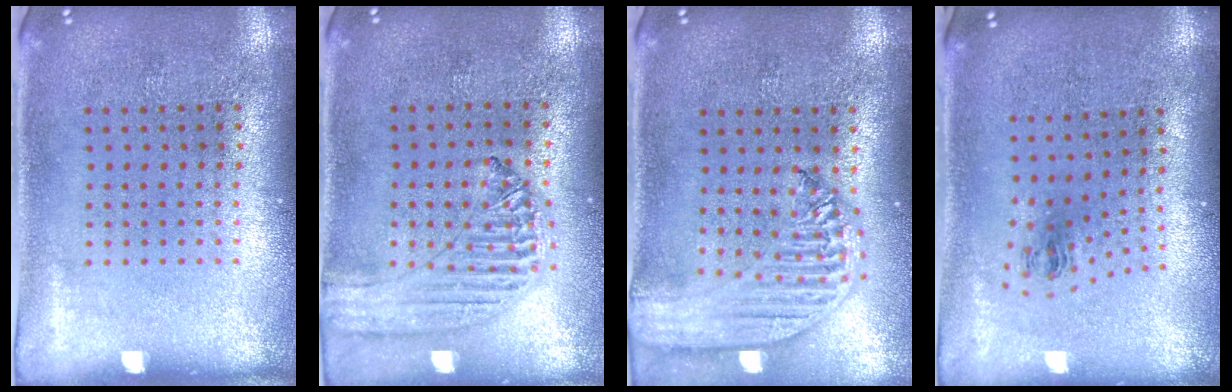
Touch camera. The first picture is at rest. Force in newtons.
{"total": 1.2, "press": 1.2, "slide": 0.1}
{"total": 2.6, "press": 2.1, "slide": 1.5}
{"total": 1.1, "press": 0.4, "slide": 1.0}